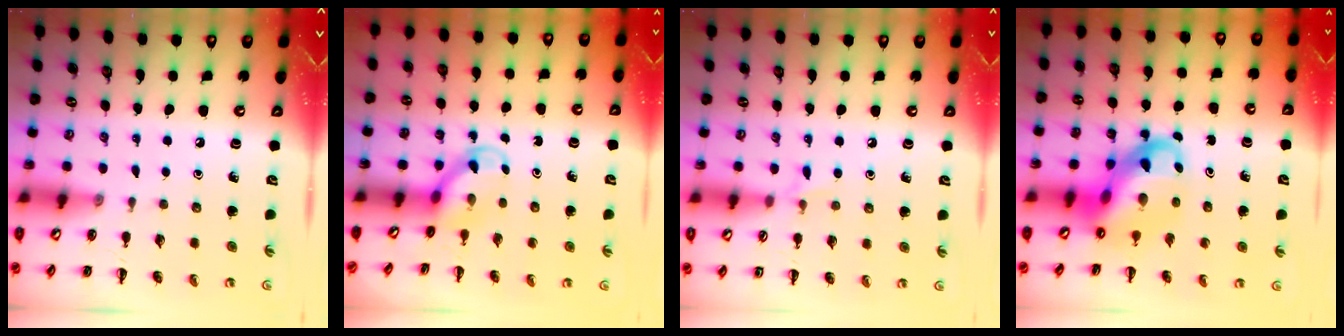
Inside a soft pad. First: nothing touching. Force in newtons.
{"total": 3.5, "press": 3.3, "slide": 1.4}
{"total": 5.0, "press": 4.8, "slide": 1.4}
{"total": 11.1, "press": 10.7, "slide": 3.0}